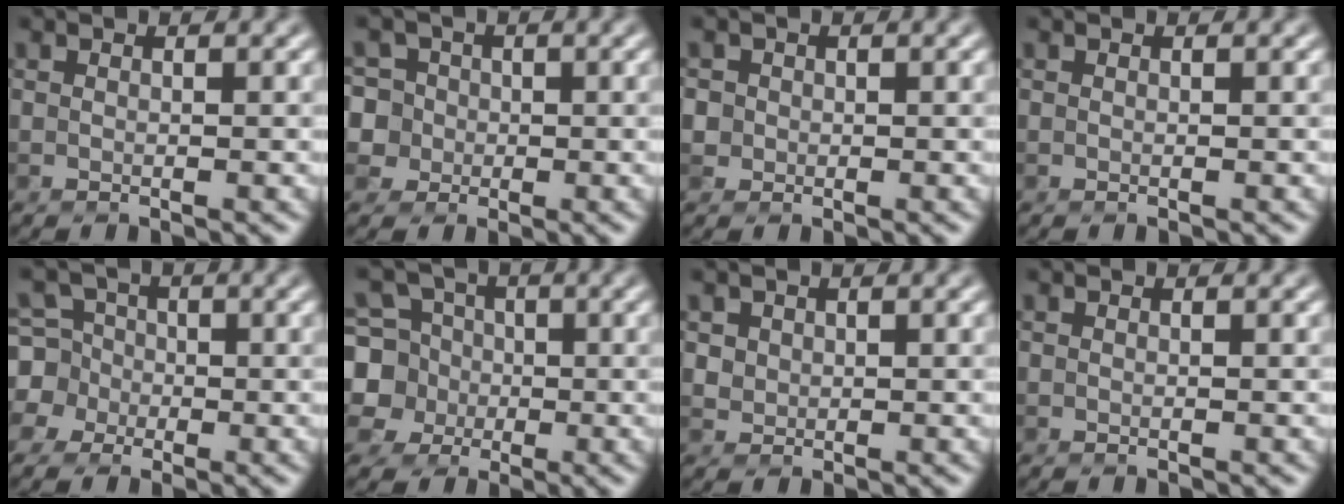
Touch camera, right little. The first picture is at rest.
{"total": 7.2, "force": [0.6, 6.8, 2.2], "torque": [-0.039, 0.032, -0.017]}
{"total": 1.7, "force": [0.0, 1.7, 0.3], "torque": [0.002, 0.003, -0.001]}
{"total": 0.0}
{"total": 6.2, "force": [-0.4, 6.0, 1.5], "torque": [-0.024, 0.023, -0.039]}
{"total": 8.2, "force": [-0.2, 7.8, 2.7], "torque": [-0.072, 0.024, -0.039]}
{"total": 1.4, "force": [0.5, 1.2, 0.3], "torque": [-0.004, -0.008, 0.025]}
{"total": 0.0}